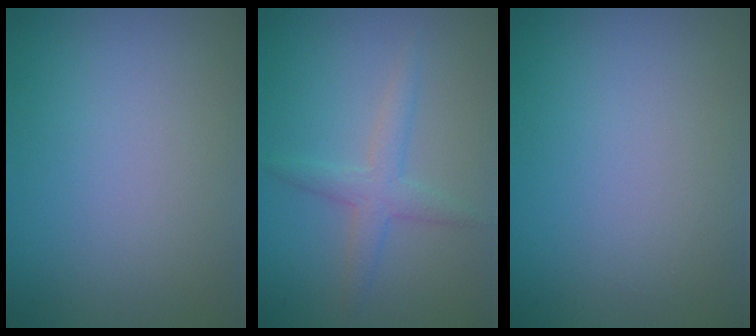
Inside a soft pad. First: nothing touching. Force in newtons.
{"total": 2.5, "press": 2.5, "slide": 0.1}
{"total": 0.0}